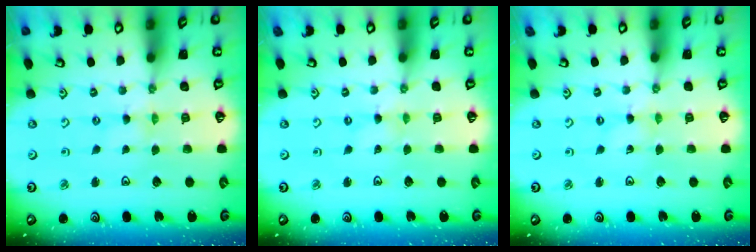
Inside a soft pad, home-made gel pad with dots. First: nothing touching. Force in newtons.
{"total": 0.0}
{"total": 0.0}